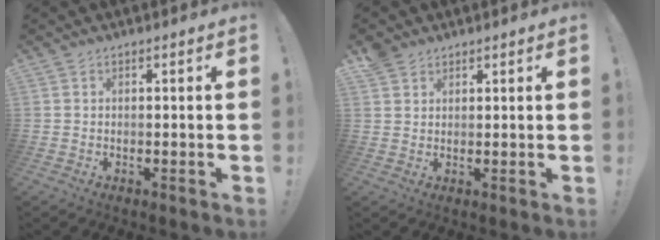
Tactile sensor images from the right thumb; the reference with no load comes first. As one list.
[{"total": 3.2, "force": [2.4, 2.0, 0.7], "torque": [-0.009, -0.011, 0.044]}]